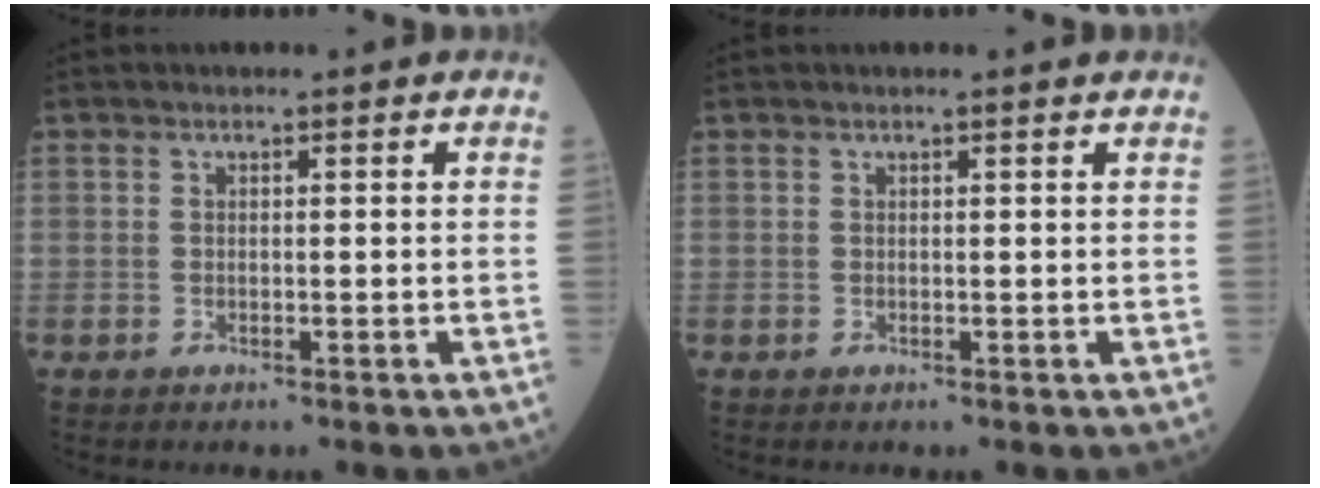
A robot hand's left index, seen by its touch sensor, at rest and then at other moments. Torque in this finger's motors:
{"motor_torque": [-0.02, 0.07, -0.24, 0.02]}